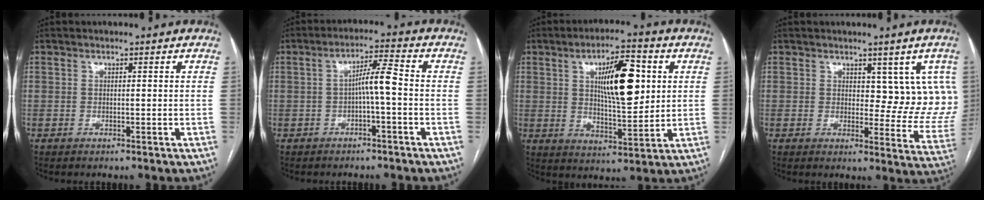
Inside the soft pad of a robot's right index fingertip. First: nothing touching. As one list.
[{"total": 4.8, "force": [-0.8, 0.1, 4.8], "torque": [-0.079, 0.017, -0.012]}, {"total": 12.3, "force": [3.2, 3.4, 11.4], "torque": [-0.187, 0.006, 0.055]}, {"total": 8.8, "force": [3.4, 4.7, 6.6], "torque": [-0.045, -0.004, 0.043]}]